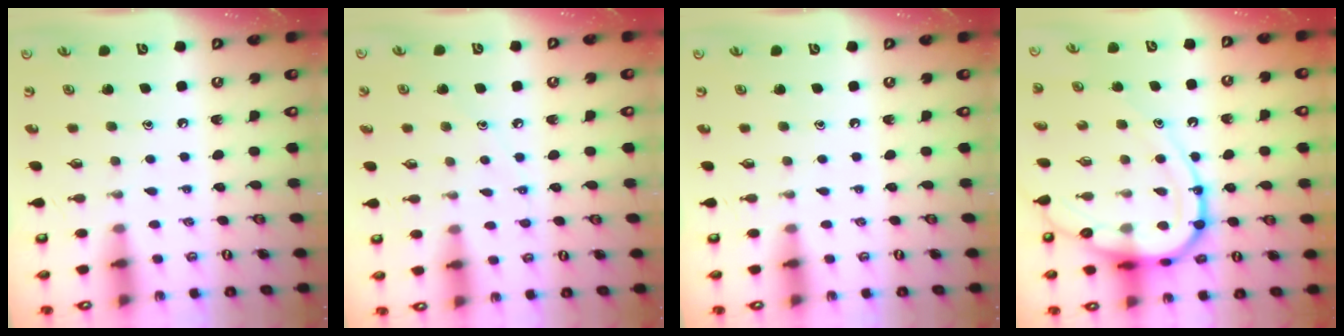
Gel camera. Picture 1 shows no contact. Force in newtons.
{"total": 4.8, "press": 4.8, "slide": 0.6}
{"total": 0.0}
{"total": 18.4, "press": 18.3, "slide": 1.8}